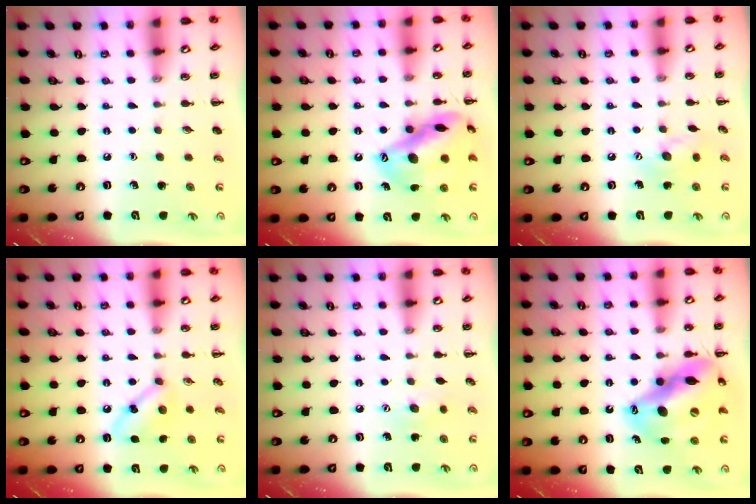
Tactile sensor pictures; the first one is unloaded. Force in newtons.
{"total": 18.6, "press": 18.6, "slide": 1.6}
{"total": 8.4, "press": 8.4, "slide": 0.8}
{"total": 7.2, "press": 7.0, "slide": 1.7}
{"total": 6.1, "press": 6.0, "slide": 1.5}
{"total": 18.4, "press": 17.7, "slide": 5.1}